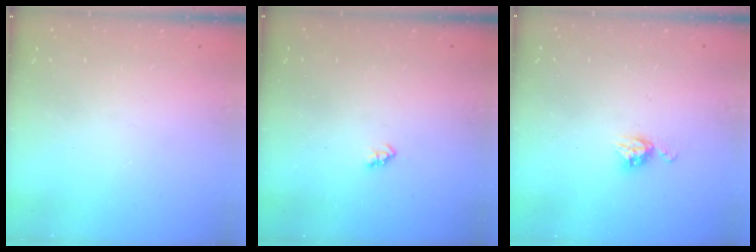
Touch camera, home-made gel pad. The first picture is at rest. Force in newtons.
{"total": 2.4, "press": 2.4, "slide": 0.4}
{"total": 5.2, "press": 5.1, "slide": 0.1}